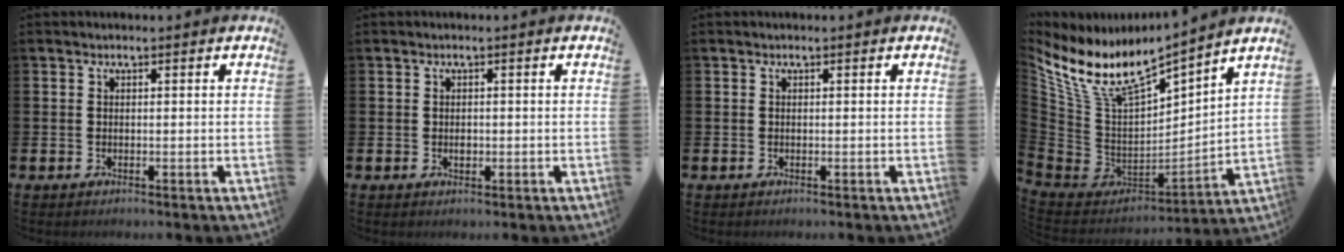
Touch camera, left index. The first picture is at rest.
{"total": 0.9, "force": [0.0, 0.7, 0.6], "torque": [-0.003, -0.001, -0.003]}
{"total": 0.0}
{"total": 10.2, "force": [8.8, 2.3, 4.7], "torque": [-0.139, -0.063, 0.152]}